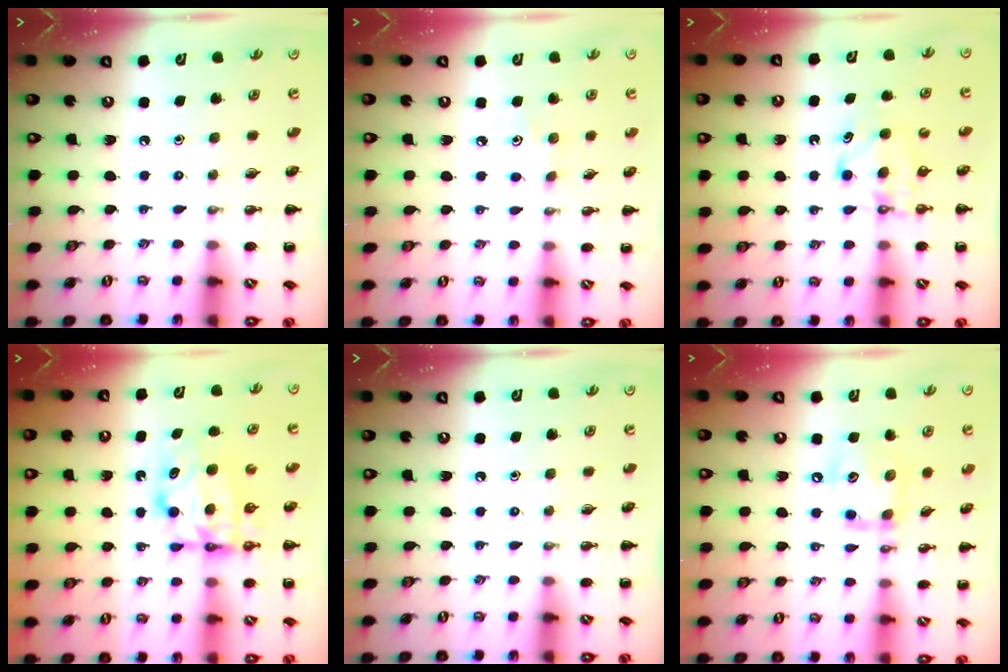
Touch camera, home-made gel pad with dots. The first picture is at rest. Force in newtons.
{"total": 2.9, "press": 2.8, "slide": 0.8}
{"total": 5.2, "press": 5.2, "slide": 0.6}
{"total": 6.7, "press": 6.6, "slide": 0.6}
{"total": 0.0}
{"total": 11.1, "press": 11.1, "slide": 0.8}